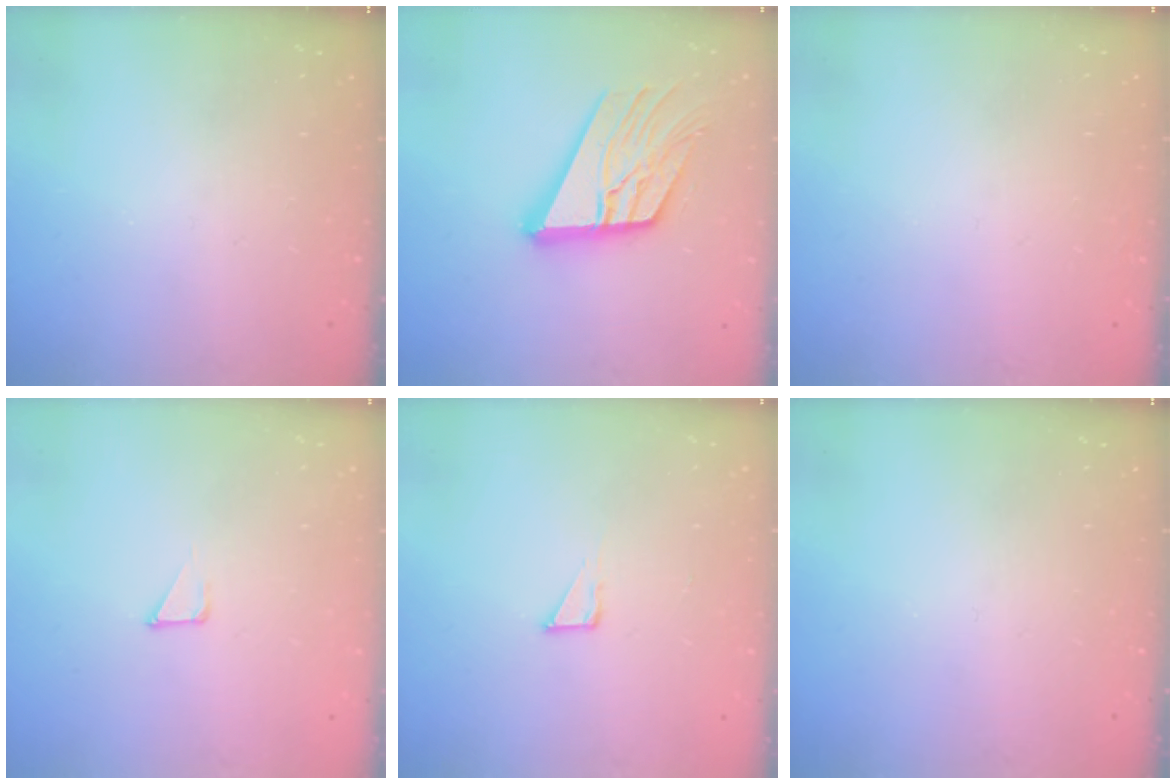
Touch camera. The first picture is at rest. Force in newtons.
{"total": 17.6, "press": 17.5, "slide": 2.2}
{"total": 1.6, "press": 1.6, "slide": 0.1}
{"total": 2.9, "press": 2.9, "slide": 0.3}
{"total": 2.6, "press": 2.6, "slide": 0.1}
{"total": 0.0}